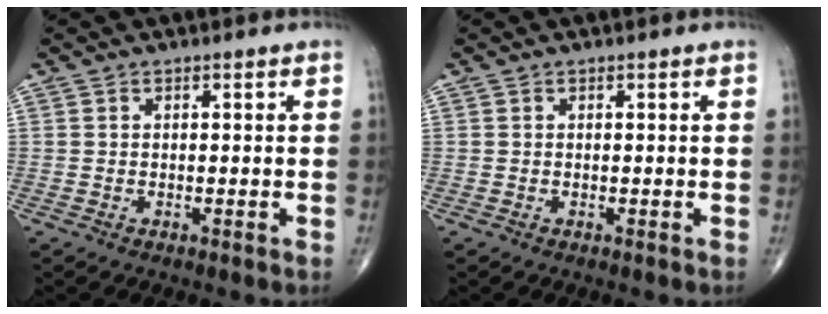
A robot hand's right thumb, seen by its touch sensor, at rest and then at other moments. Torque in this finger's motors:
{"motor_torque": [0.00, 0.00, 0.00, 0.00, 0.00]}